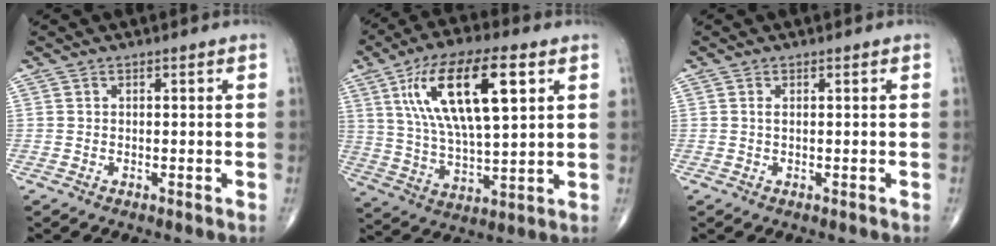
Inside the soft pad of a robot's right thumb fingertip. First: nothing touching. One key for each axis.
{"total": 19.6, "fx": 7.0, "fy": 7.0, "fz": 17.0, "tx": -0.299, "ty": -0.007, "tz": 0.125}
{"total": 0.6, "fx": 0.1, "fy": 0.2, "fz": 0.6, "tx": -0.015, "ty": -0.001, "tz": 0.000}